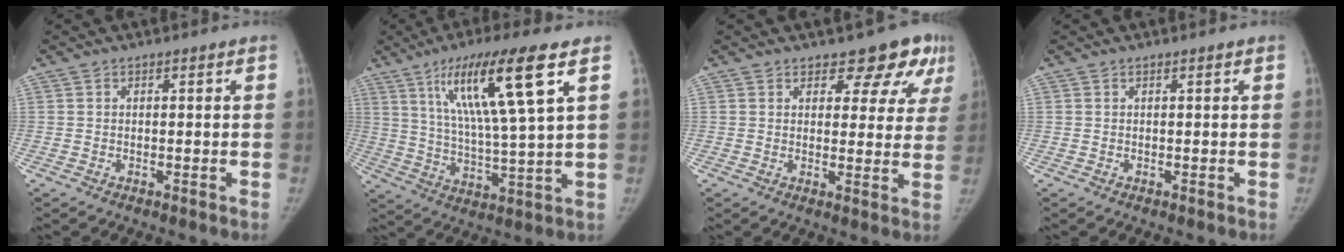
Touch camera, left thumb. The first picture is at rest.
{"total": 17.0, "force": [7.8, 1.5, 15.0], "torque": [-0.271, -0.029, 0.137]}
{"total": 9.0, "force": [6.5, 4.5, 4.3], "torque": [-0.009, -0.034, 0.068]}
{"total": 0.0}